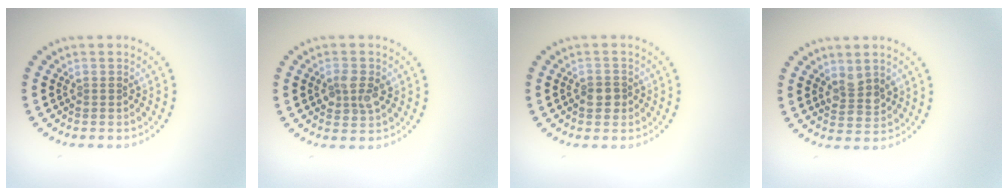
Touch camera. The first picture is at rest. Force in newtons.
{"total": 2.3, "press": 2.3, "slide": 0.2}
{"total": 1.7, "press": 1.6, "slide": 0.5}
{"total": 2.4, "press": 2.2, "slide": 0.8}